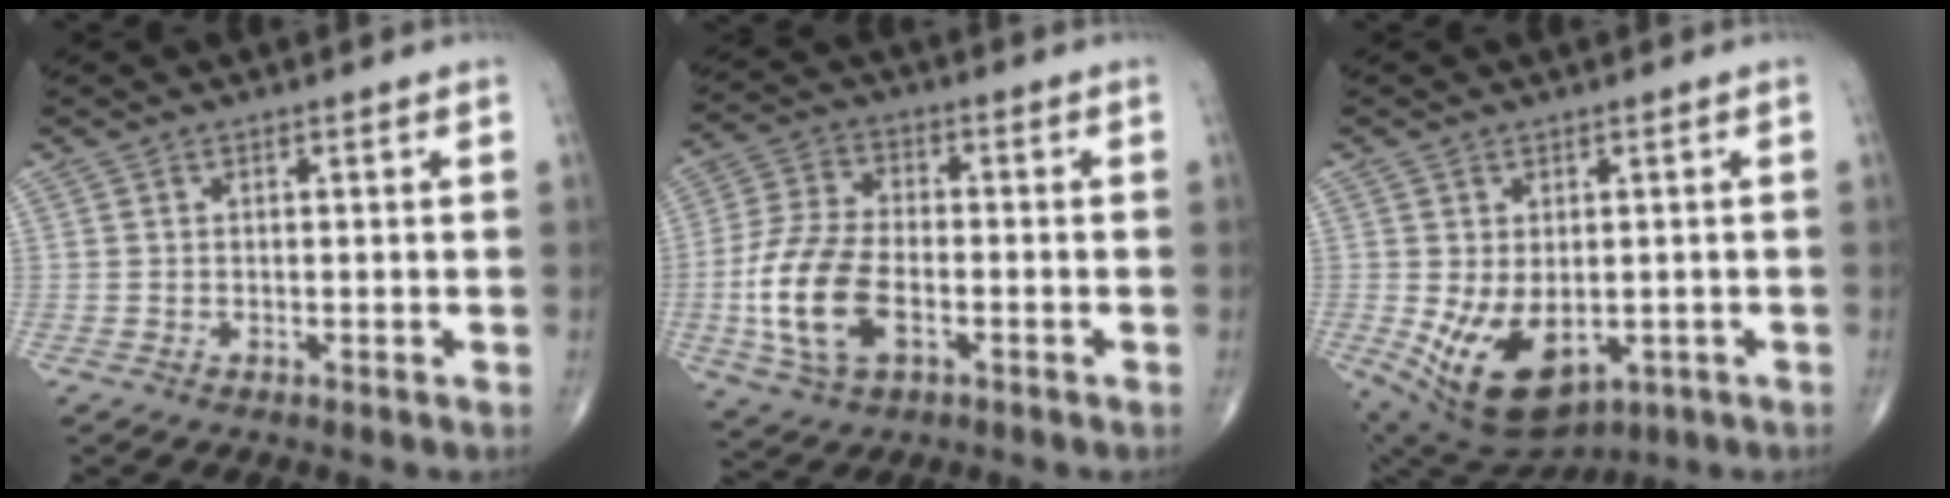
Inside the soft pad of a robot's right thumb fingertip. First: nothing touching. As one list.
[{"total": 13.7, "force": [-3.5, 7.6, 10.9], "torque": [-0.229, 0.011, -0.066]}, {"total": 12.7, "force": [-2.9, 7.8, 9.6], "torque": [-0.161, -0.011, -0.021]}]